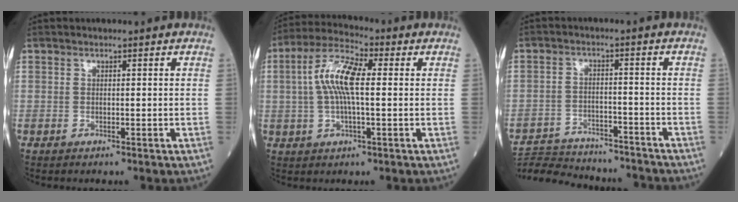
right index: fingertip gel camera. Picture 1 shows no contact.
{"total": 9.0, "force": [0.9, 2.3, 8.7], "torque": [-0.181, 0.019, 0.011]}
{"total": 15.0, "force": [-14.3, 3.1, 3.3], "torque": [-0.071, 0.016, -0.208]}